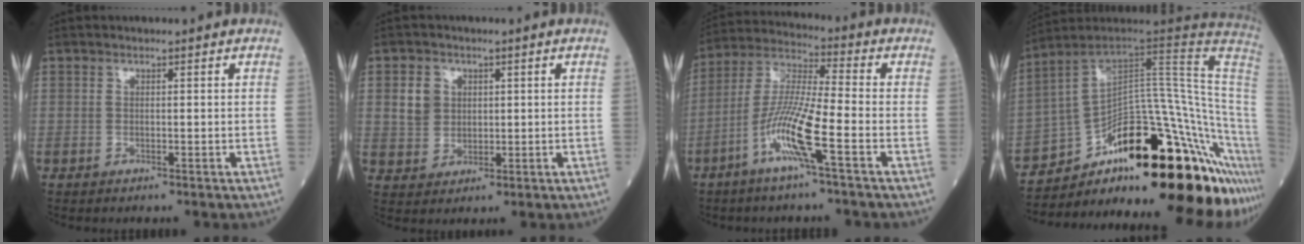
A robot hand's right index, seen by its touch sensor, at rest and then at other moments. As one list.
[{"total": 4.5, "force": [1.2, 4.0, 1.7], "torque": [-0.036, 0.015, 0.027]}, {"total": 10.8, "force": [-4.7, -0.1, 9.7], "torque": [-0.200, 0.000, -0.099]}, {"total": 29.3, "force": [-15.7, 5.8, 24.0], "torque": [-0.224, 0.045, -0.222]}]